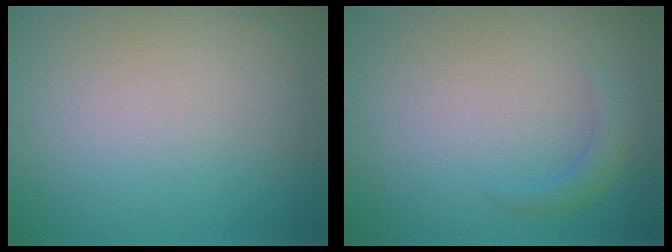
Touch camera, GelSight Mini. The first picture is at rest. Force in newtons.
{"total": 1.4, "press": 1.4, "slide": 0.0}